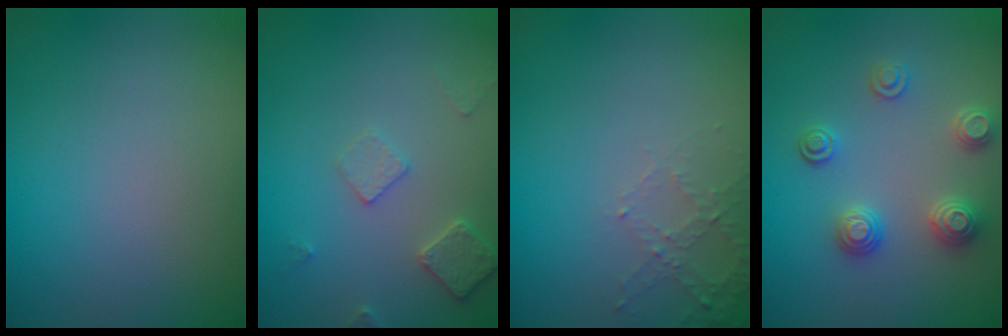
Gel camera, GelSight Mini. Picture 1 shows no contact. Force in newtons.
{"total": 2.5, "press": 2.4, "slide": 0.4}
{"total": 1.8, "press": 1.7, "slide": 0.5}
{"total": 3.2, "press": 3.1, "slide": 0.9}